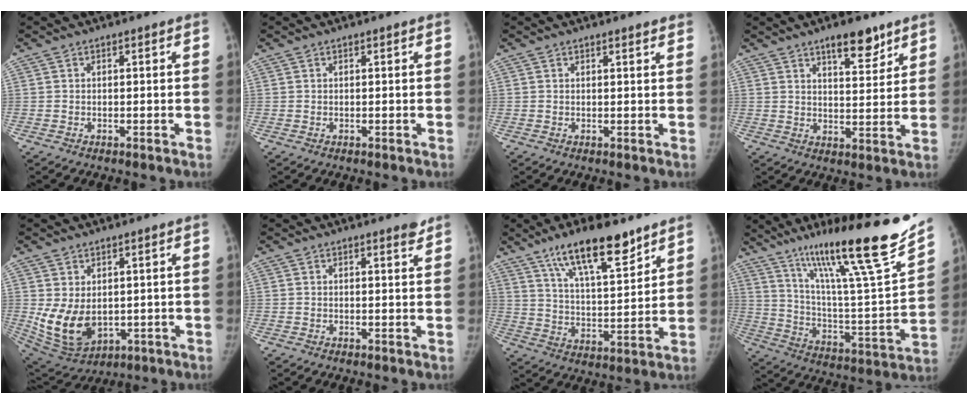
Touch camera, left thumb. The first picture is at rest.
{"total": 0.0}
{"total": 2.0, "force": [1.8, 0.3, 0.9], "torque": [-0.006, -0.004, 0.020]}
{"total": 8.2, "force": [5.8, 2.9, 5.1], "torque": [-0.054, -0.038, 0.088]}
{"total": 10.5, "force": [0.2, 7.2, 7.5], "torque": [-0.131, -0.017, 0.033]}
{"total": 1.8, "force": [1.5, 0.3, 0.9], "torque": [-0.010, -0.011, 0.019]}
{"total": 15.5, "force": [10.5, 4.5, 10.4], "torque": [-0.153, -0.054, 0.187]}
{"total": 28.6, "force": [19.6, 2.7, 20.6], "torque": [-0.305, -0.080, 0.323]}